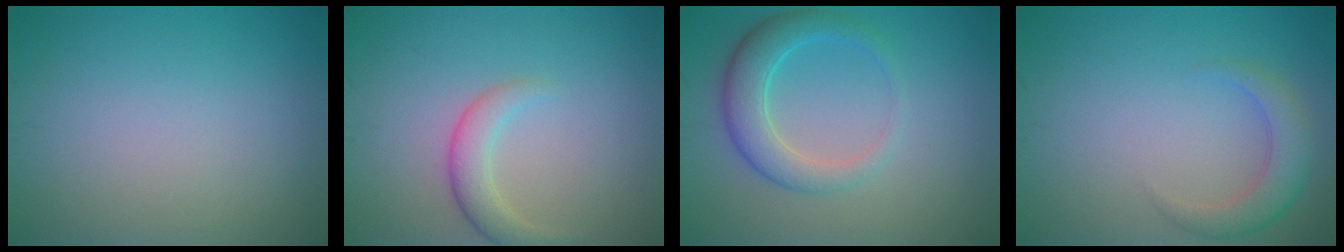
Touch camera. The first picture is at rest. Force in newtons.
{"total": 2.7, "press": 2.7, "slide": 0.2}
{"total": 4.2, "press": 4.2, "slide": 0.5}
{"total": 3.0, "press": 3.0, "slide": 0.3}